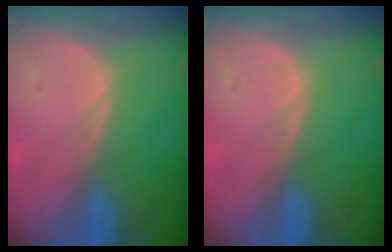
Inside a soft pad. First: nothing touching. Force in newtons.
{"total": 0.0}